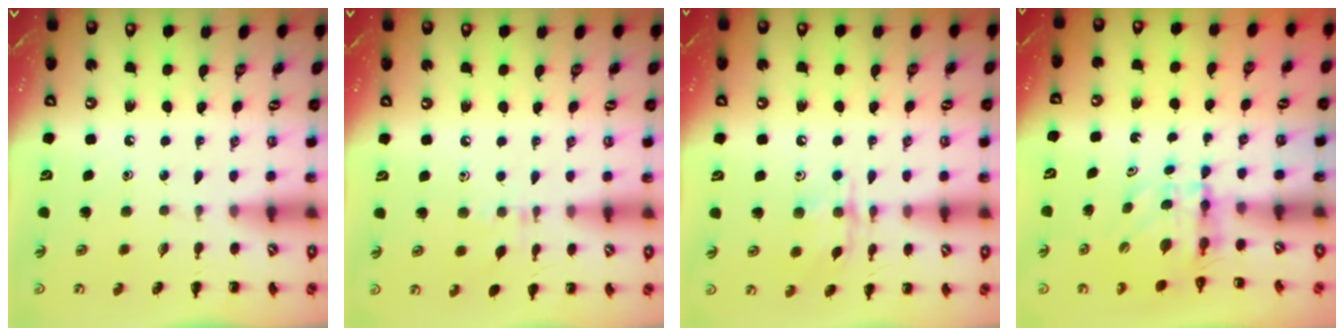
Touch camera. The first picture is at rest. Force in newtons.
{"total": 6.0, "press": 5.7, "slide": 1.9}
{"total": 9.6, "press": 9.6, "slide": 0.5}
{"total": 3.9, "press": 3.9, "slide": 0.1}